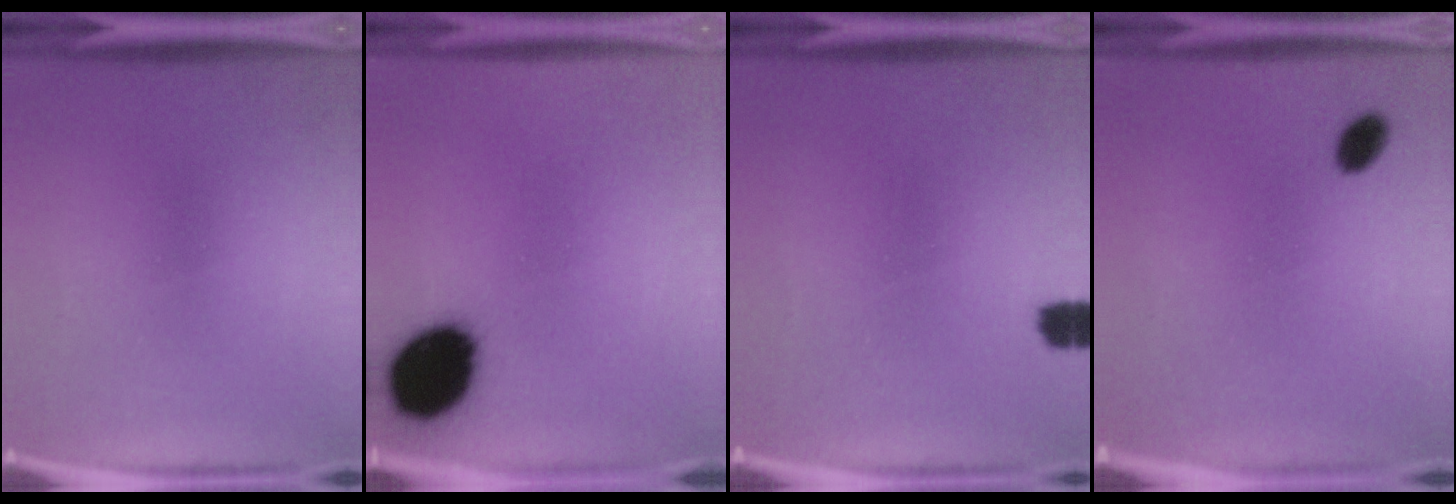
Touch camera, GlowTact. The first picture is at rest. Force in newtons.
{"total": 17.6}
{"total": 2.2}
{"total": 3.1}